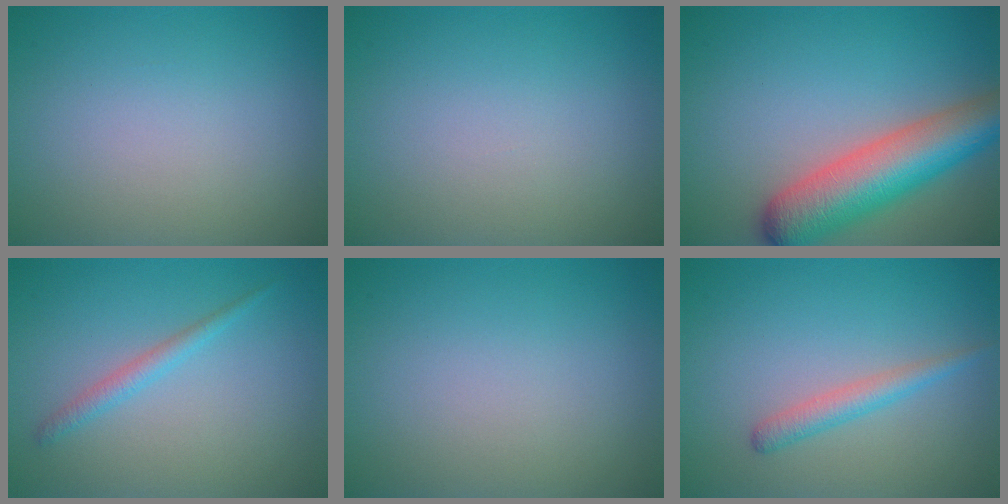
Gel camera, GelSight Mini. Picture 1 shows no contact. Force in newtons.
{"total": 0.0}
{"total": 8.2, "press": 8.2, "slide": 0.4}
{"total": 1.6, "press": 1.6, "slide": 0.2}
{"total": 0.0}
{"total": 2.0, "press": 2.0, "slide": 0.1}